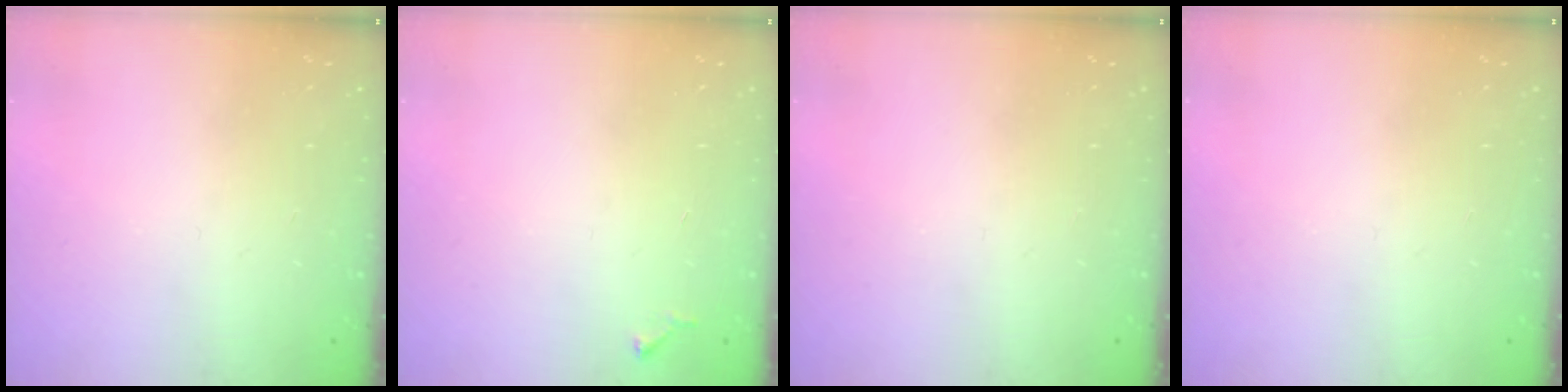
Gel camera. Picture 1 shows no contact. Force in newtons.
{"total": 4.2, "press": 4.1, "slide": 0.4}
{"total": 0.0}
{"total": 0.0}